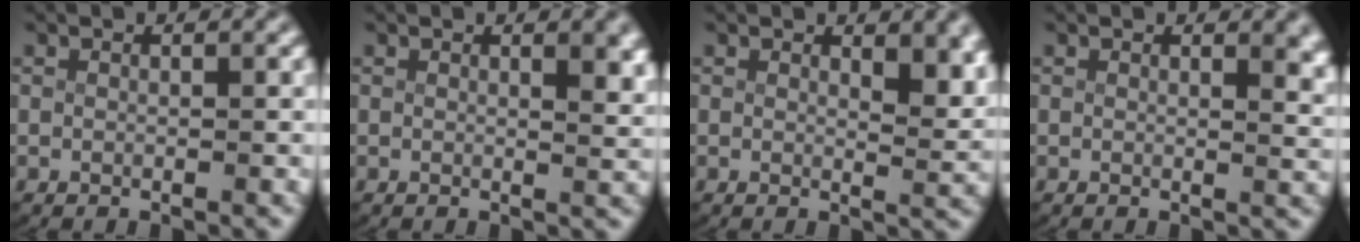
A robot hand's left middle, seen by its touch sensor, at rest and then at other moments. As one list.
[{"total": 1.6, "force": [0.9, 0.2, 1.2], "torque": [-0.012, -0.009, 0.015]}, {"total": 2.9, "force": [1.8, 1.1, 2.1], "torque": [-0.023, -0.023, 0.032]}, {"total": 1.8, "force": [1.2, 0.4, 1.3], "torque": [-0.010, -0.012, 0.019]}]